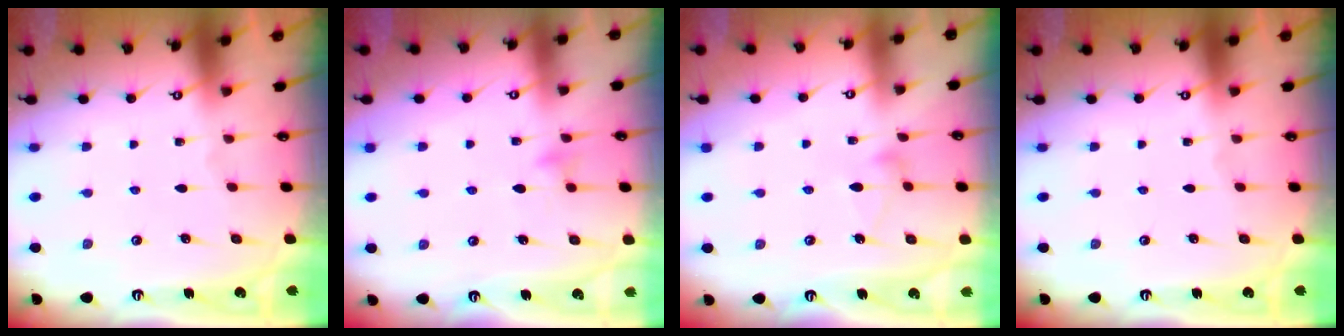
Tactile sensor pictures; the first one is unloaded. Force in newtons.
{"total": 6.3, "press": 6.3, "slide": 0.4}
{"total": 6.2, "press": 6.2, "slide": 0.3}
{"total": 0.0}